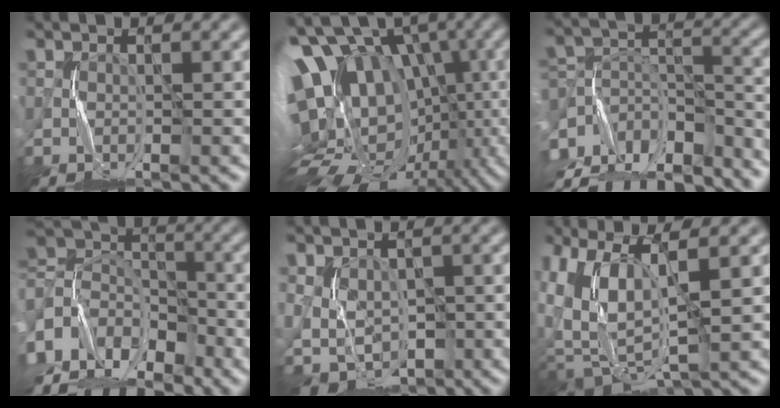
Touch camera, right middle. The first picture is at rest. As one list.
[{"total": 16.8, "force": [-0.1, 12.0, 11.8], "torque": [-0.187, 0.005, 0.036]}, {"total": 12.0, "force": [-10.0, 5.0, 4.6], "torque": [-0.079, 0.022, -0.138]}, {"total": 8.7, "force": [-5.8, 5.7, 3.1], "torque": [-0.067, 0.021, -0.129]}, {"total": 3.9, "force": [-0.2, 3.3, 2.1], "torque": [-0.041, -0.012, 0.007]}, {"total": 8.0, "force": [2.4, 4.1, 6.5], "torque": [-0.139, -0.007, 0.060]}]